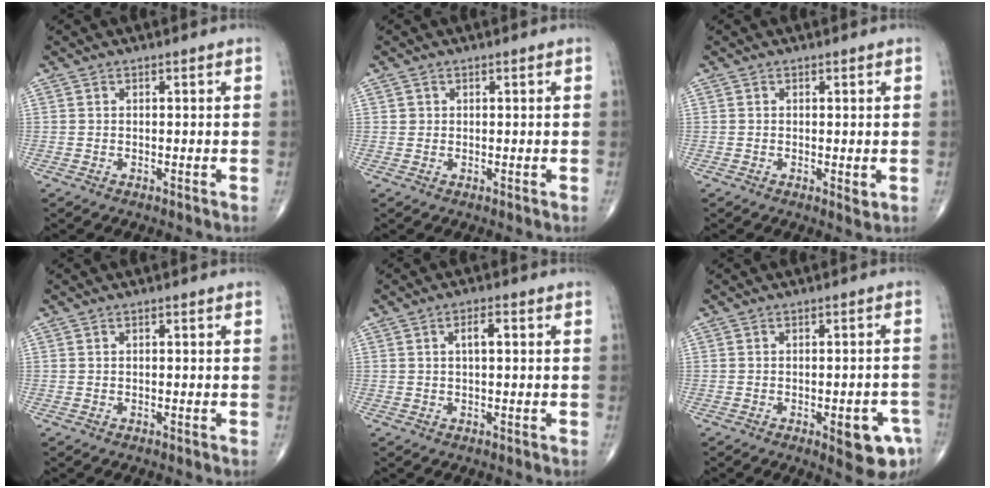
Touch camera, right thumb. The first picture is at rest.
{"total": 0.8, "force": [0.2, 0.8, 0.1], "torque": [0.008, 0.001, 0.003]}
{"total": 1.2, "force": [-0.1, 0.4, 1.2], "torque": [-0.016, -0.005, -0.003]}
{"total": 0.0}
{"total": 2.7, "force": [0.5, 1.0, 2.4], "torque": [-0.039, 0.007, 0.006]}
{"total": 8.1, "force": [-3.6, 2.8, 6.7], "torque": [-0.064, 0.016, -0.038]}